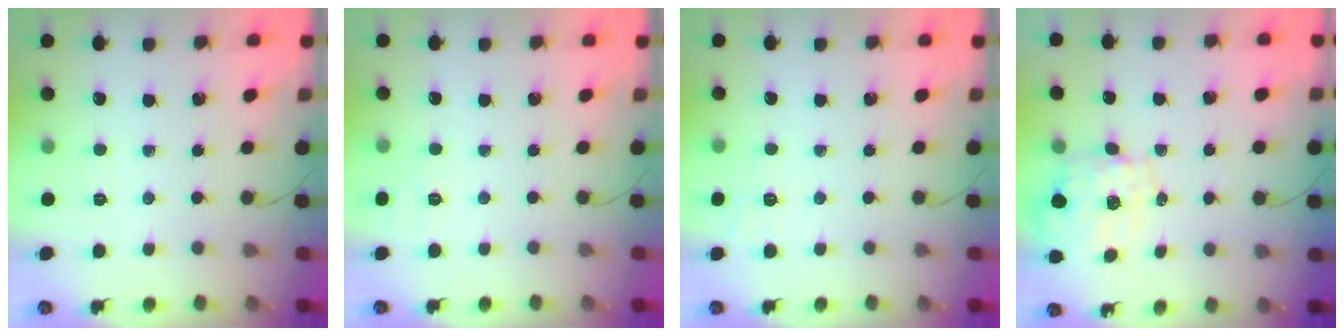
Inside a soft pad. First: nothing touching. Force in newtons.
{"total": 6.8, "press": 6.5, "slide": 2.0}
{"total": 2.2, "press": 0.9, "slide": 2.0}
{"total": 1.3, "press": 1.2, "slide": 0.4}